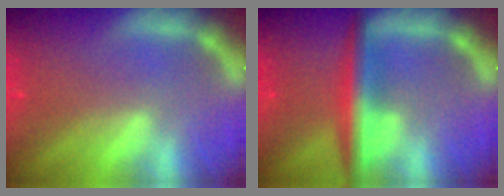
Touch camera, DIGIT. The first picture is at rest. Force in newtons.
{"total": 5.0}